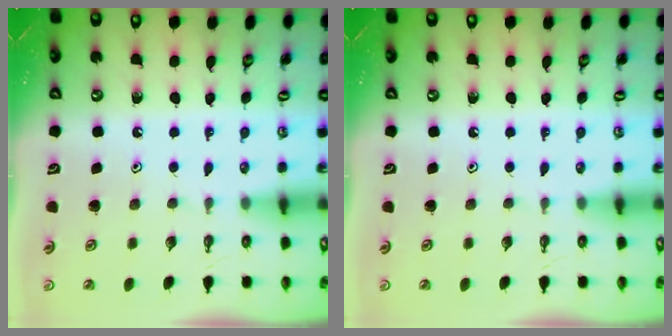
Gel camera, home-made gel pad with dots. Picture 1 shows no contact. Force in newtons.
{"total": 0.0}